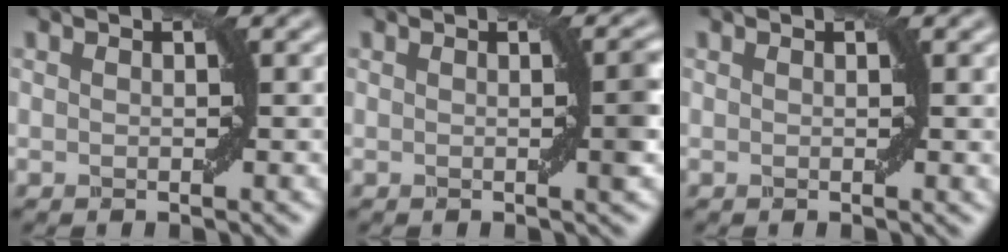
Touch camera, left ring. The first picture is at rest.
{"total": 1.7, "force": [0.0, 0.1, 1.7], "torque": [-0.021, 0.001, -0.001]}
{"total": 0.5, "force": [0.2, 0.0, 0.5], "torque": [-0.003, -0.003, 0.002]}